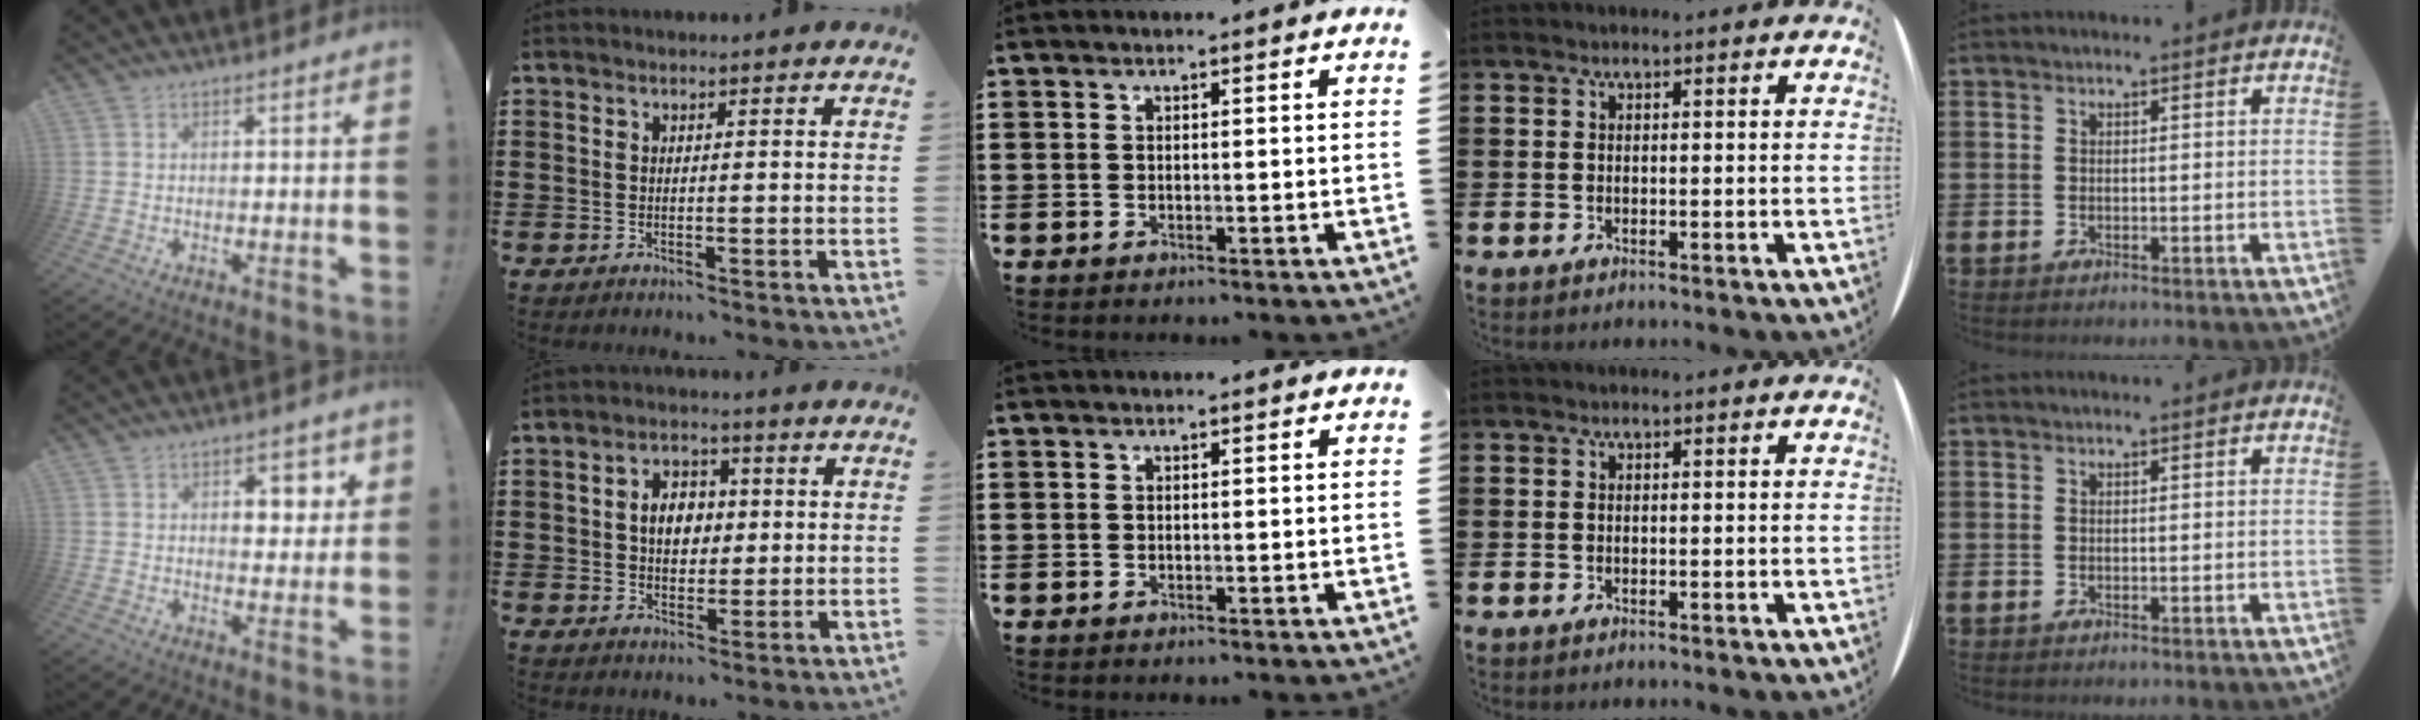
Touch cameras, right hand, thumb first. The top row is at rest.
{"thumb": {"total": 5.4, "force": [2.6, 3.3, 3.4], "torque": [-0.038, -0.012, 0.041]}, "index": {"total": 5.2, "force": [0.4, 3.8, 3.5], "torque": [-0.071, 0.012, 0.000]}}